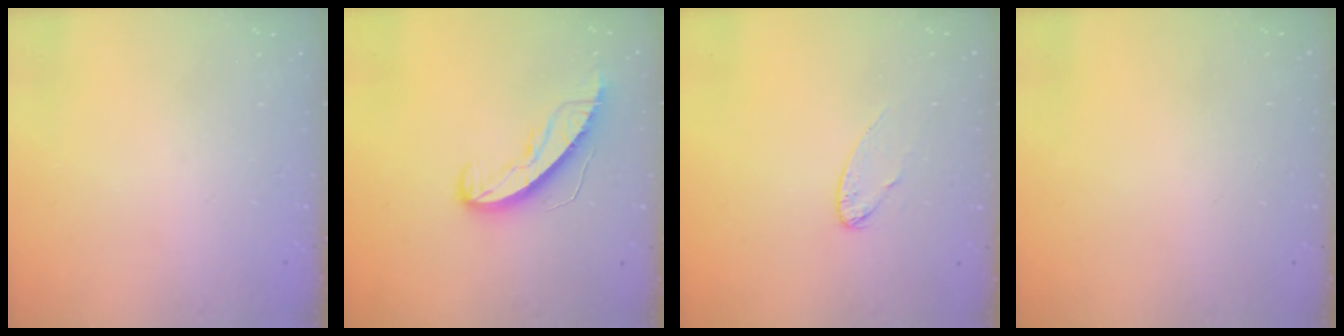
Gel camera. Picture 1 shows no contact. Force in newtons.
{"total": 8.5, "press": 8.5, "slide": 0.4}
{"total": 6.5, "press": 6.5, "slide": 0.7}
{"total": 0.0}